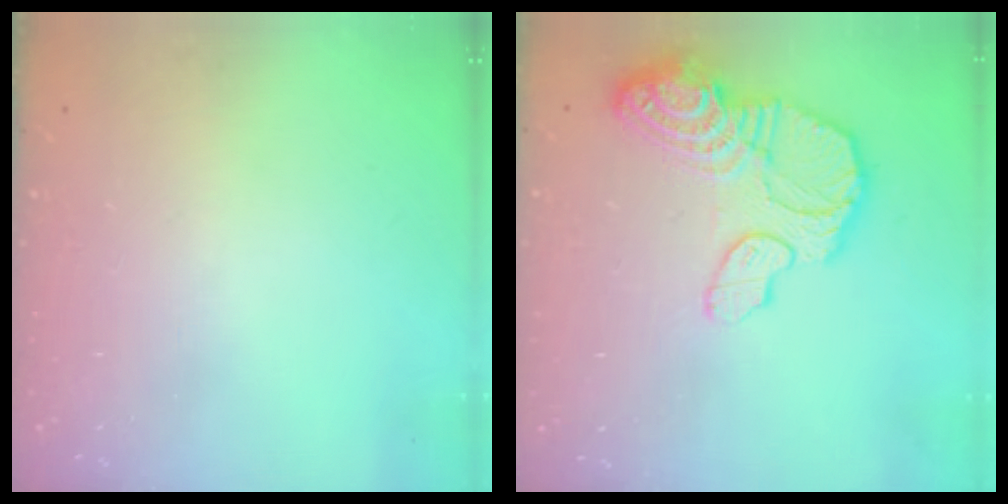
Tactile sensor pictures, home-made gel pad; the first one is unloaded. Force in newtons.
{"total": 19.1, "press": 19.0, "slide": 1.7}